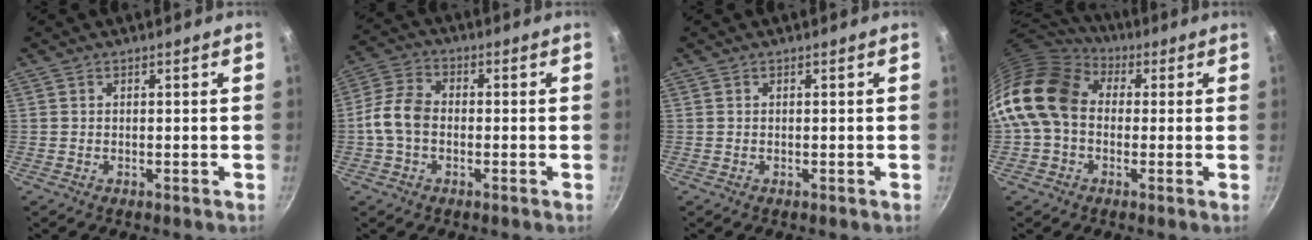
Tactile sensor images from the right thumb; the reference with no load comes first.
{"total": 7.5, "force": [-1.2, 5.3, 5.2], "torque": [-0.099, 0.028, -0.037]}
{"total": 0.0}
{"total": 15.9, "force": [1.4, 12.1, 10.3], "torque": [-0.178, 0.028, 0.006]}